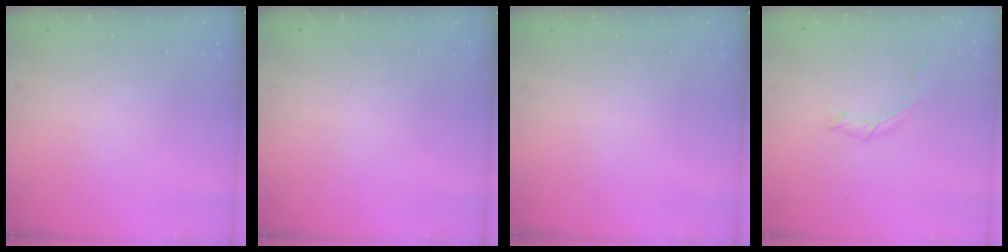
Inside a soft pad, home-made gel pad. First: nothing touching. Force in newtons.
{"total": 0.0}
{"total": 0.0}
{"total": 4.7, "press": 4.6, "slide": 0.9}